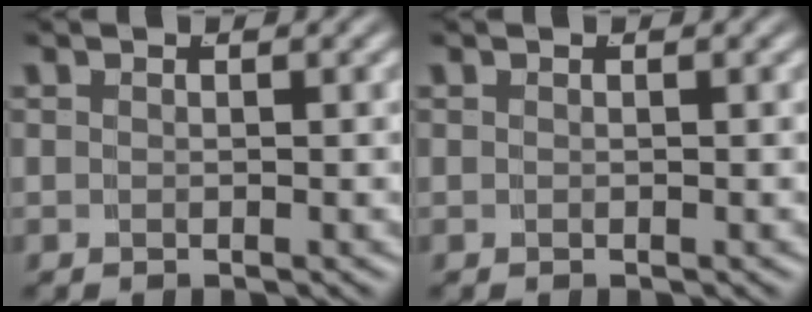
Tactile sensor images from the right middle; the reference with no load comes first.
{"total": 0.0}